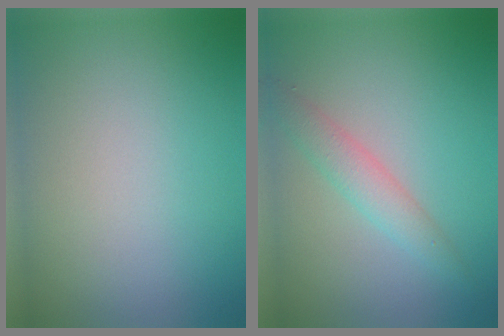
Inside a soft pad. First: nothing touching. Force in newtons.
{"total": 2.7, "press": 2.7, "slide": 0.2}